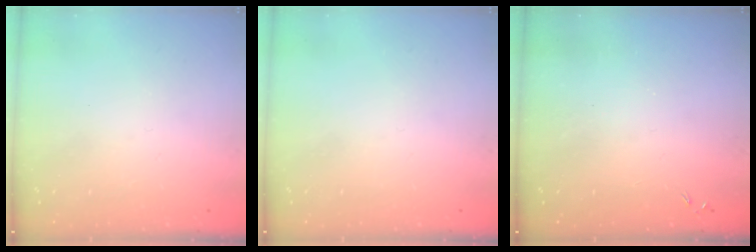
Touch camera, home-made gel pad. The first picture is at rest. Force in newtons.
{"total": 0.0}
{"total": 0.0}